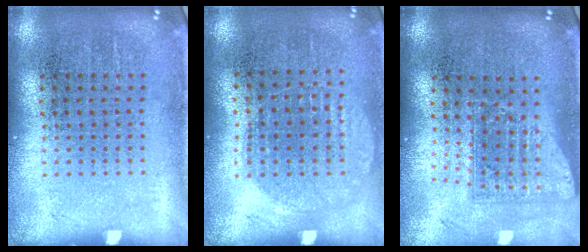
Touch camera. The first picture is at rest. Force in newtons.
{"total": 1.0, "press": 0.9, "slide": 0.4}
{"total": 1.7, "press": 1.3, "slide": 1.0}